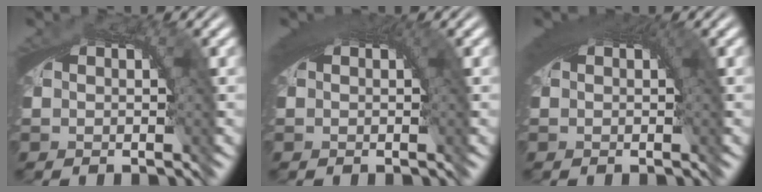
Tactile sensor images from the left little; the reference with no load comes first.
{"total": 2.9, "force": [0.7, 1.6, 2.3], "torque": [-0.038, -0.006, 0.012]}
{"total": 3.4, "force": [0.9, 1.7, 2.8], "torque": [-0.043, -0.005, 0.016]}